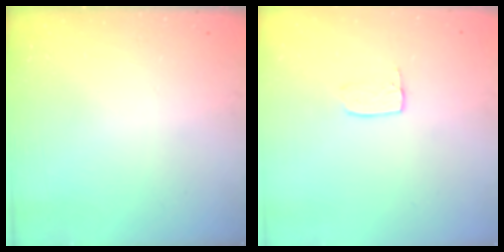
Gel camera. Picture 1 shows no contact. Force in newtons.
{"total": 3.5, "press": 3.5, "slide": 0.2}